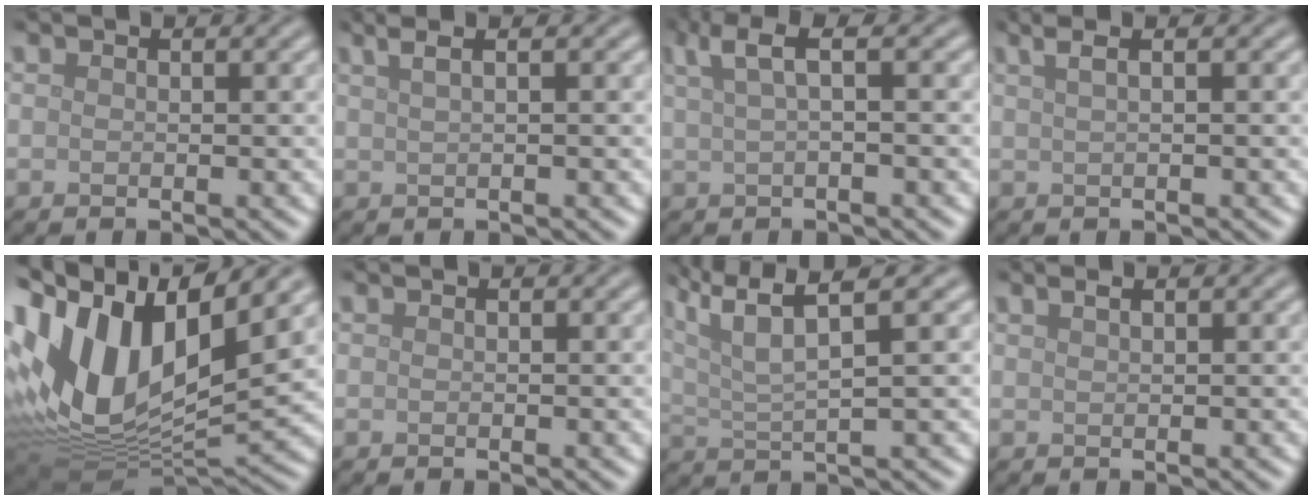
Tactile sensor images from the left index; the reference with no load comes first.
{"total": 4.2, "force": [2.2, 2.0, 2.9], "torque": [-0.025, 0.026, 0.007]}
{"total": 3.3, "force": [1.3, 0.8, 2.9], "torque": [-0.046, 0.008, 0.024]}
{"total": 3.7, "force": [1.8, 1.8, 2.7], "torque": [-0.022, 0.021, 0.000]}
{"total": 15.4, "force": [5.3, 8.3, 11.9], "torque": [-0.252, 0.023, 0.092]}
{"total": 0.0}
{"total": 6.7, "force": [3.4, 1.5, 5.5], "torque": [-0.103, 0.017, 0.067]}
{"total": 1.1, "force": [0.7, 0.3, 0.7], "torque": [-0.010, 0.001, 0.010]}